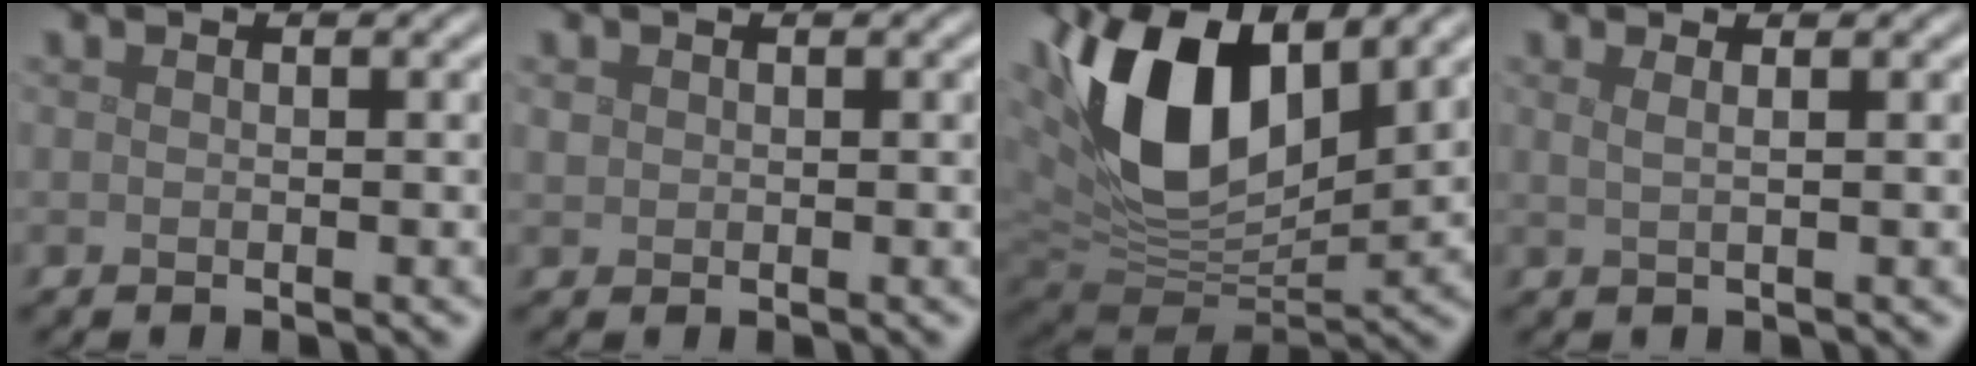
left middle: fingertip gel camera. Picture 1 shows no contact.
{"total": 0.7, "force": [0.3, 0.7, 0.1], "torque": [-0.001, 0.000, 0.006]}
{"total": 13.4, "force": [5.2, 7.2, 10.0], "torque": [-0.196, 0.006, 0.091]}
{"total": 2.0, "force": [1.1, 1.0, 1.5], "torque": [-0.006, -0.001, -0.006]}